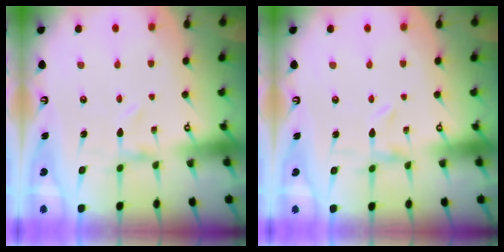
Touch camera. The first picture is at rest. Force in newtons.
{"total": 0.0}